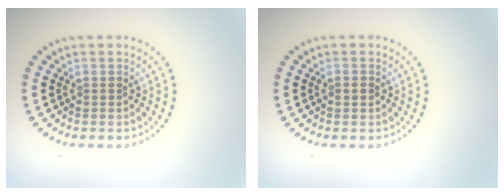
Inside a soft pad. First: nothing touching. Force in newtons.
{"total": 1.1, "press": 1.1, "slide": 0.1}